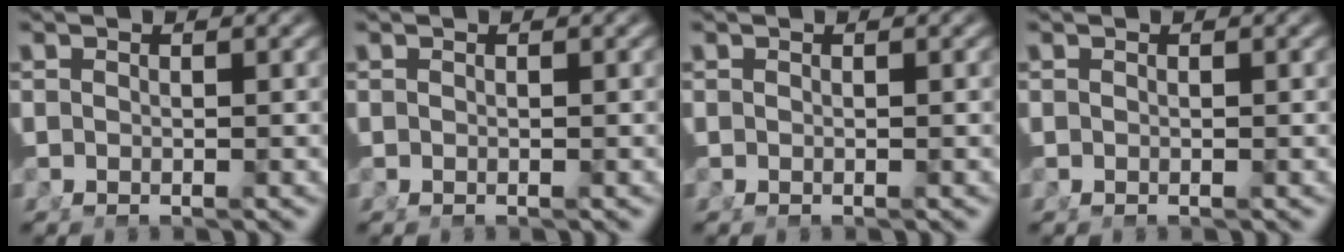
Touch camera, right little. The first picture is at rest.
{"total": 0.0}
{"total": 0.0}
{"total": 0.0}